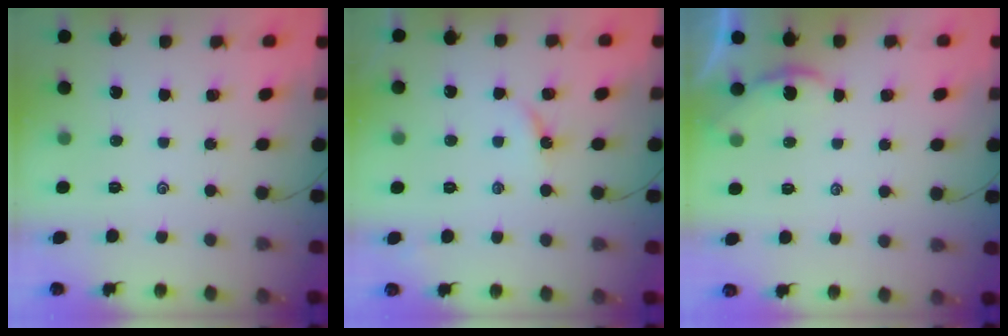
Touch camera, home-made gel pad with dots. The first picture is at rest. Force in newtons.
{"total": 2.6, "press": 2.6, "slide": 0.4}
{"total": 0.9, "press": 0.9, "slide": 0.1}